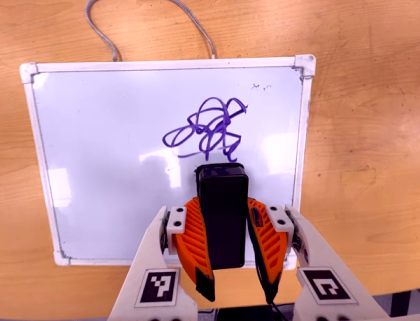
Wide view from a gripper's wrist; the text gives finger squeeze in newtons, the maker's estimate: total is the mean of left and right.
{"total": 7.8, "left": 6.4, "right": 9.2}